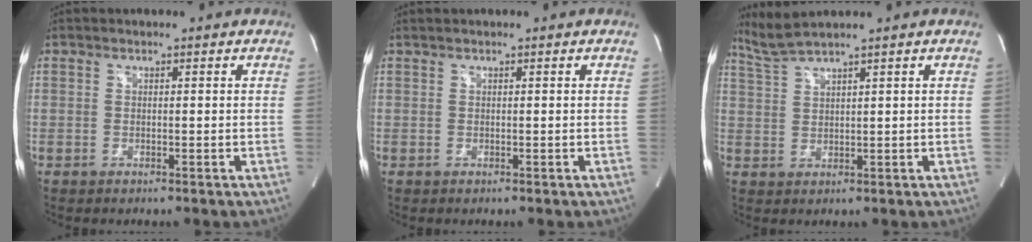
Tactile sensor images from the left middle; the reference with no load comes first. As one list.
[{"total": 0.7, "force": [0.6, 0.0, 0.4], "torque": [-0.011, 0.015, 0.014]}, {"total": 3.8, "force": [3.4, -1.4, 1.1], "torque": [-0.037, 0.001, 0.083]}]